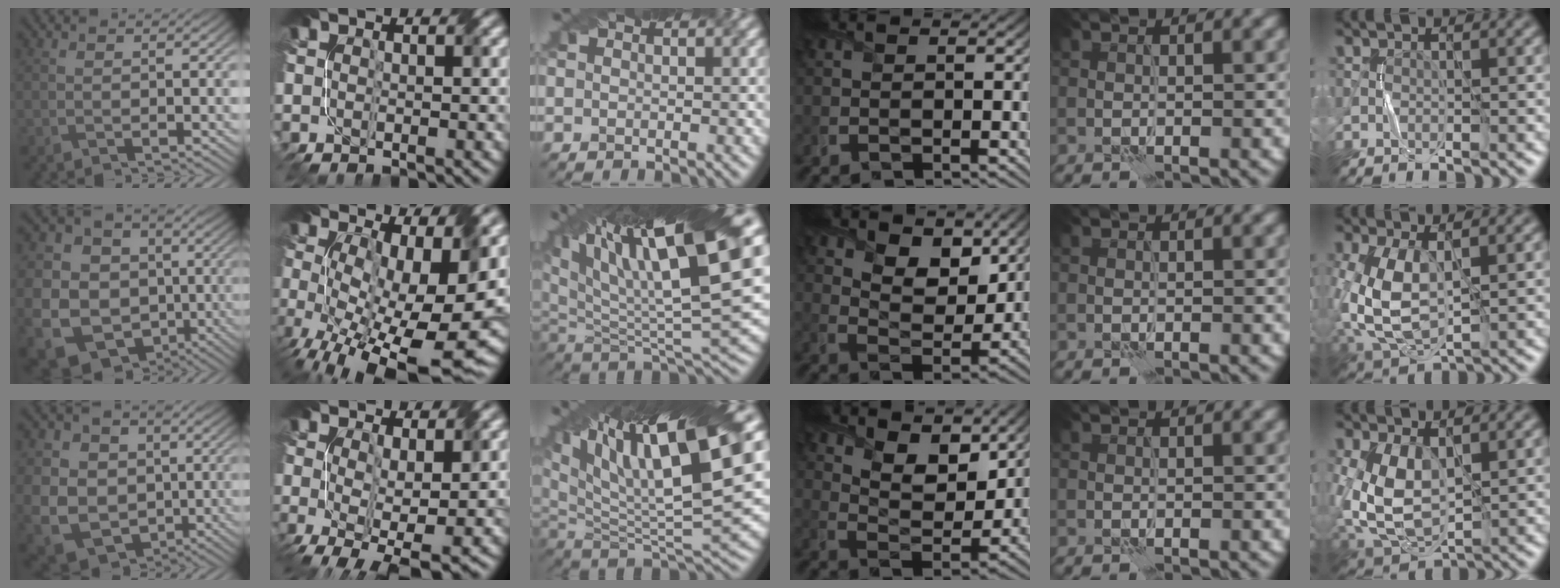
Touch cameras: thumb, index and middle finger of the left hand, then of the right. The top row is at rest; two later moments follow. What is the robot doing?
{"motion": "fold", "object": "netting"}